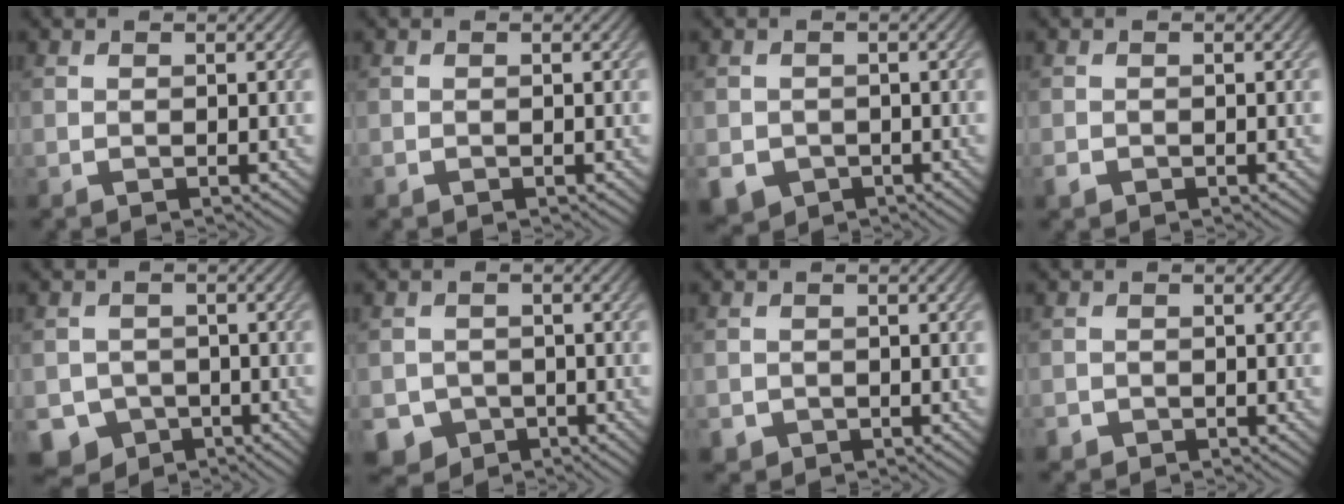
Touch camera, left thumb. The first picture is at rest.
{"total": 0.0}
{"total": 4.4, "force": [-1.9, 3.7, 1.4], "torque": [-0.036, -0.023, -0.031]}
{"total": 1.0, "force": [-0.7, 0.7, 0.4], "torque": [-0.009, -0.005, -0.016]}
{"total": 6.3, "force": [-3.6, 4.9, 1.6], "torque": [-0.022, -0.016, -0.067]}
{"total": 4.8, "force": [-2.7, 3.8, 1.1], "torque": [-0.017, -0.007, -0.051]}
{"total": 1.6, "force": [-0.9, 1.3, 0.2], "torque": [0.000, -0.007, -0.021]}
{"total": 1.4, "force": [-1.0, 1.0, 0.2], "torque": [-0.001, -0.004, -0.023]}